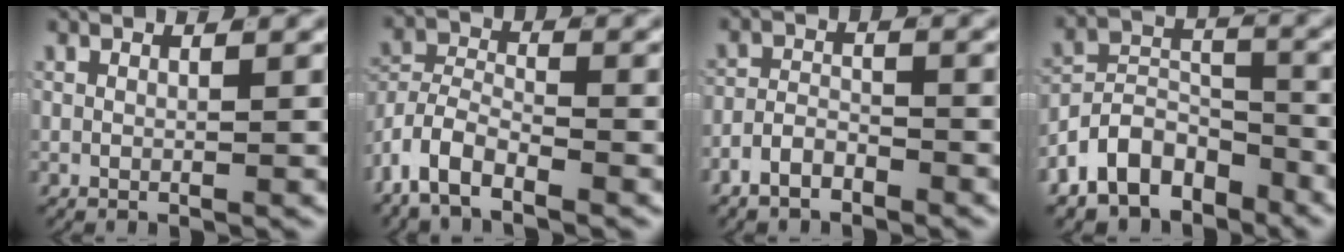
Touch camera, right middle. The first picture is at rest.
{"total": 6.6, "force": [-2.8, 5.1, 3.1], "torque": [-0.080, -0.019, -0.060]}
{"total": 3.4, "force": [-2.7, 1.7, 1.1], "torque": [-0.011, 0.002, -0.055]}
{"total": 8.8, "force": [-5.5, 5.5, 4.0], "torque": [-0.049, -0.014, -0.092]}